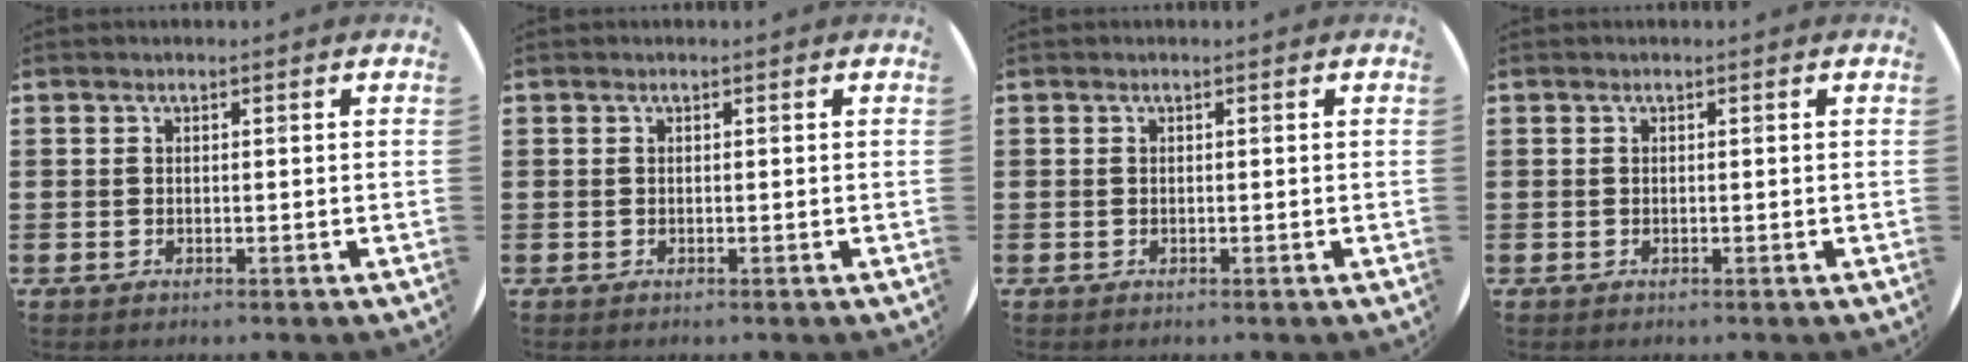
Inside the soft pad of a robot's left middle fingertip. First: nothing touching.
{"total": 0.0}
{"total": 0.0}
{"total": 0.0}